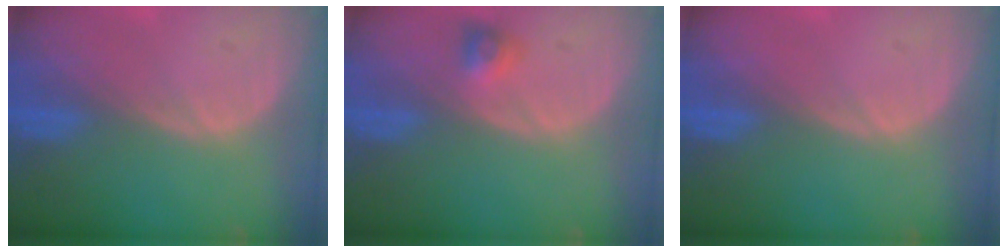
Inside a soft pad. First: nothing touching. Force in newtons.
{"total": 2.6, "press": 2.4, "slide": 1.0}
{"total": 0.0}